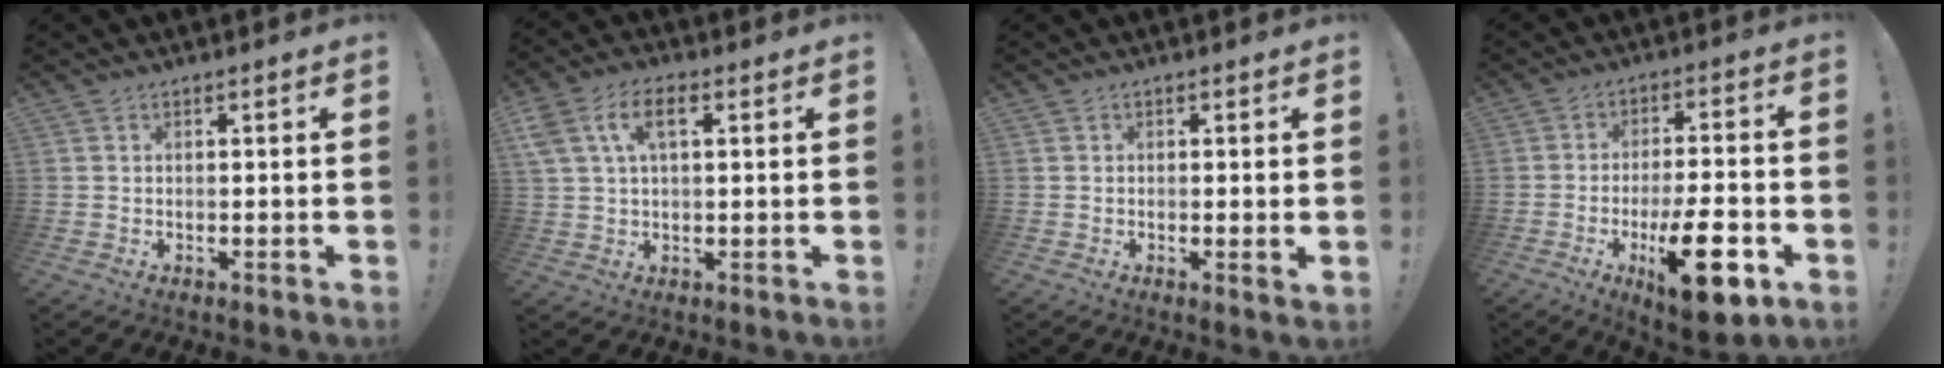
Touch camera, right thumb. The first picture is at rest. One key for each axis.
{"total": 9.1, "fx": 3.1, "fy": 5.1, "fz": 6.9, "tx": -0.134, "ty": 0.007, "tz": 0.056}
{"total": 1.7, "fx": 0.5, "fy": 0.0, "fz": 1.6, "tx": -0.014, "ty": -0.007, "tz": 0.006}
{"total": 15.8, "fx": -6.2, "fy": 4.8, "fz": 13.7, "tx": -0.205, "ty": 0.024, "tz": -0.093}